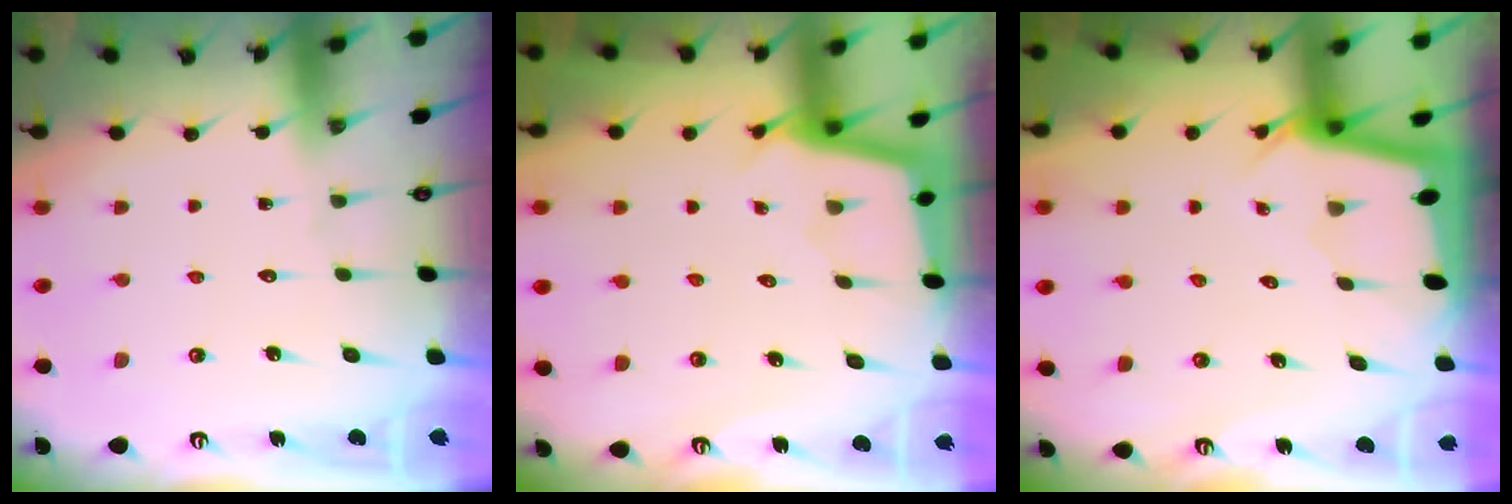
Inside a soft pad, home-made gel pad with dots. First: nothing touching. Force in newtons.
{"total": 2.3, "press": 2.3, "slide": 0.2}
{"total": 2.3, "press": 2.3, "slide": 0.2}